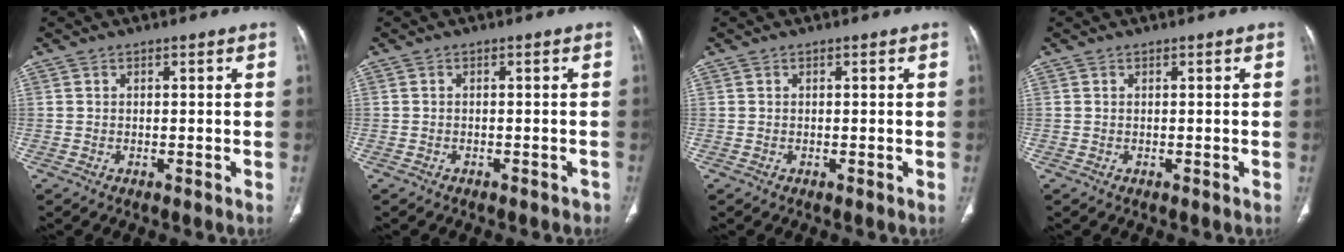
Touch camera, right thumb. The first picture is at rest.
{"total": 2.9, "force": [-2.5, 1.4, 0.9], "torque": [-0.014, 0.009, -0.023]}
{"total": 0.0}
{"total": 0.0}